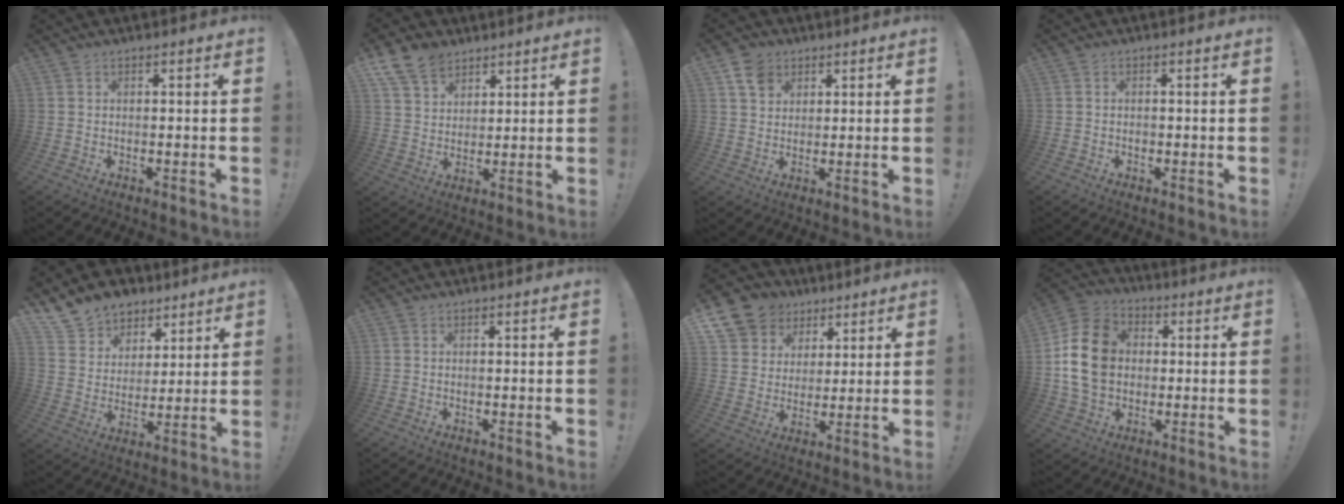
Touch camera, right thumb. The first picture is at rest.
{"total": 10.2, "force": [7.0, 6.6, 3.6], "torque": [-0.072, -0.036, 0.139]}
{"total": 6.4, "force": [3.7, 4.8, 2.1], "torque": [-0.031, -0.015, 0.070]}
{"total": 0.7, "force": [-0.3, 0.6, 0.3], "torque": [-0.004, 0.003, -0.006]}
{"total": 11.6, "force": [8.2, 7.9, 2.2], "torque": [-0.042, -0.057, 0.162]}
{"total": 0.0}
{"total": 10.9, "force": [5.8, 8.8, 2.7], "torque": [-0.050, -0.039, 0.119]}
{"total": 16.9, "force": [1.3, 13.4, 10.3], "torque": [-0.170, 0.014, 0.027]}